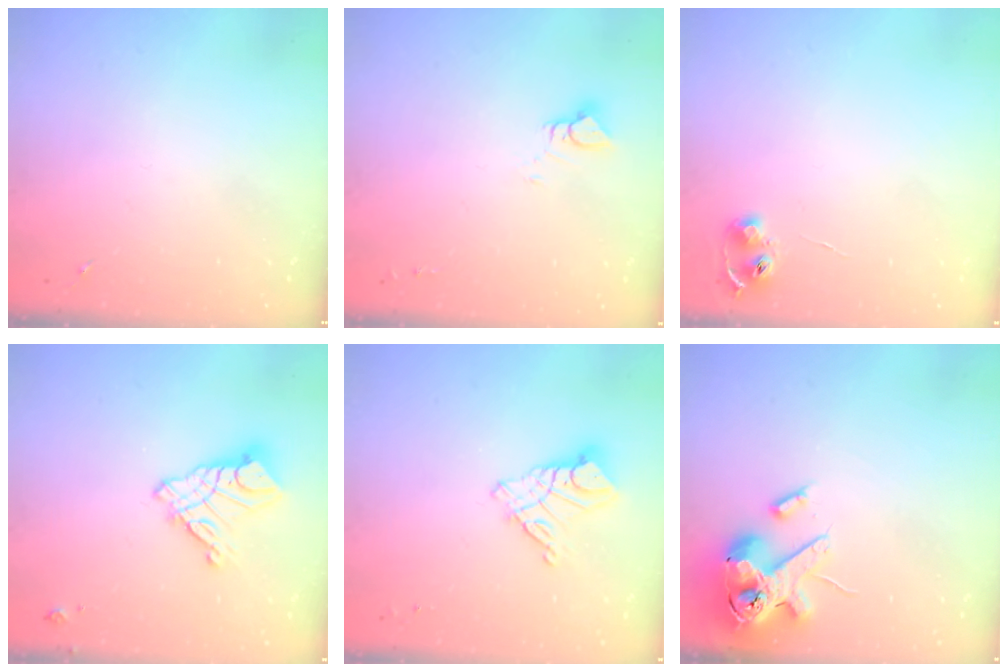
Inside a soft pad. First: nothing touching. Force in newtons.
{"total": 4.0, "press": 4.0, "slide": 0.3}
{"total": 6.4, "press": 6.4, "slide": 0.7}
{"total": 12.6, "press": 12.5, "slide": 1.1}
{"total": 9.7, "press": 9.7, "slide": 1.1}
{"total": 15.9, "press": 15.7, "slide": 2.7}